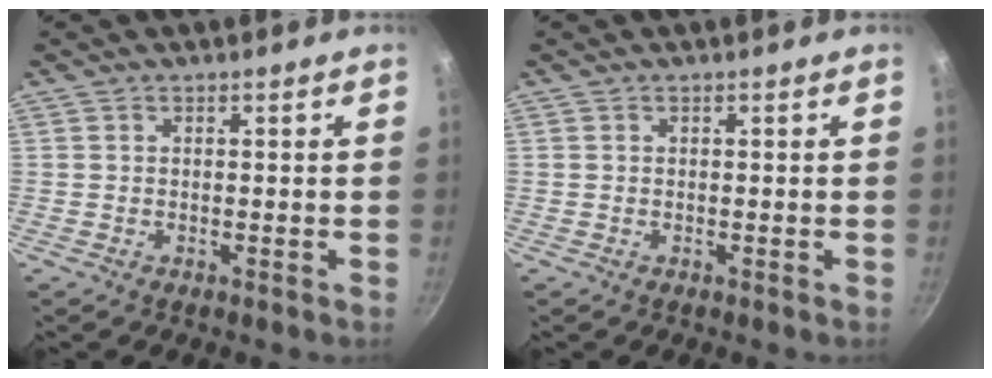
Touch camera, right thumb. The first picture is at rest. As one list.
[{"total": 0.0}]